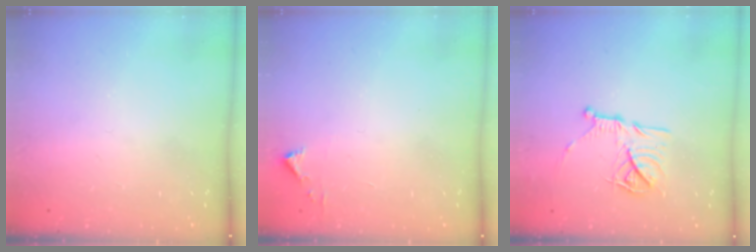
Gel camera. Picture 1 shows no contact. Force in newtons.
{"total": 2.3, "press": 2.3, "slide": 0.2}
{"total": 14.9, "press": 14.8, "slide": 1.4}